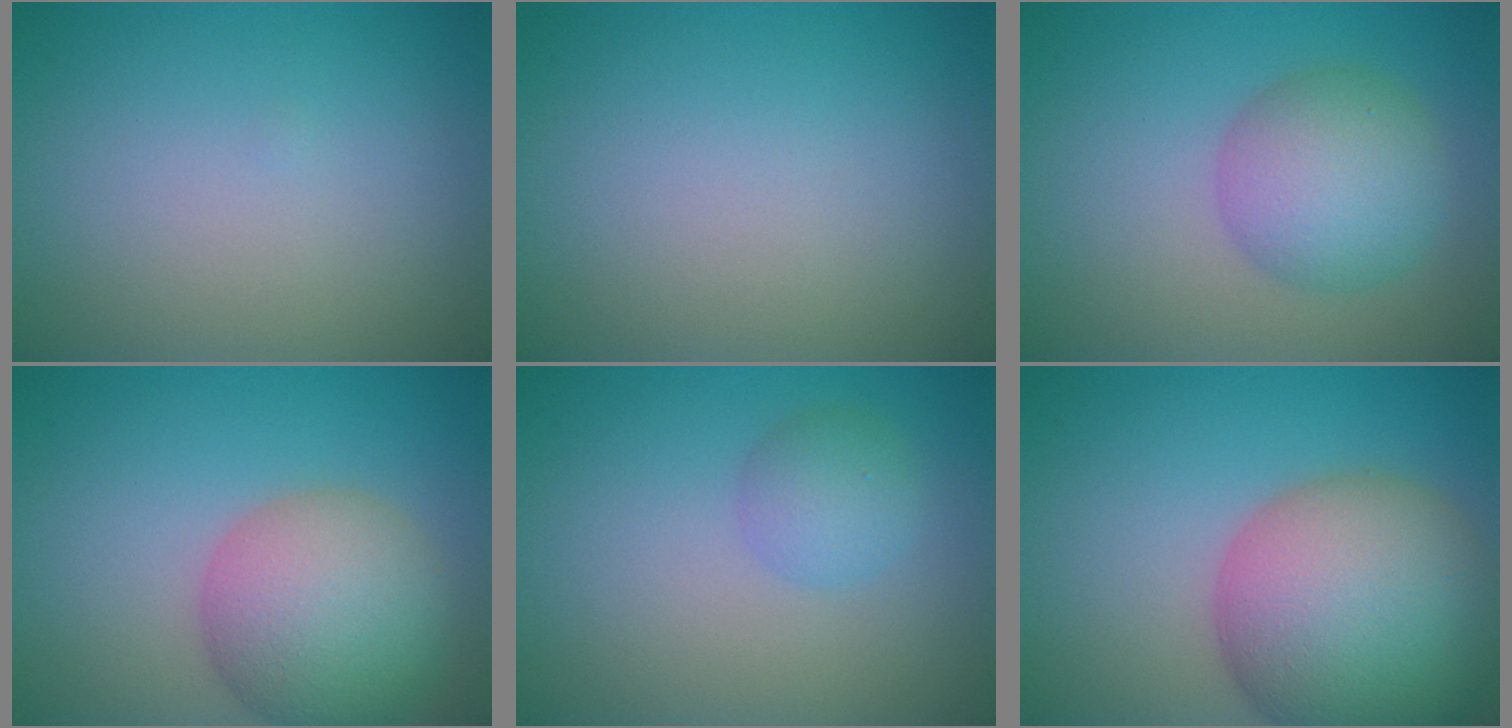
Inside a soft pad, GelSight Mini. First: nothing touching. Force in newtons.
{"total": 0.0}
{"total": 5.6, "press": 5.6, "slide": 0.1}
{"total": 7.8, "press": 7.8, "slide": 0.3}
{"total": 2.2, "press": 2.2, "slide": 0.0}
{"total": 13.0, "press": 13.0, "slide": 0.5}